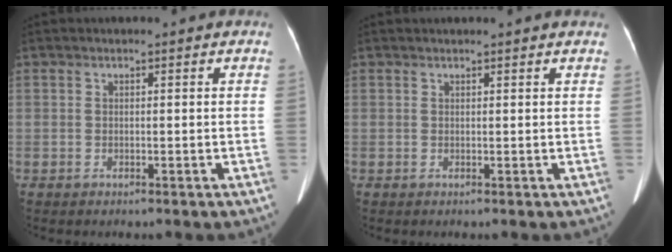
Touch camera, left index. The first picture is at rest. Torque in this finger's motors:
{"motor_torque": [0.00, -2.14, 0.19, 0.04]}